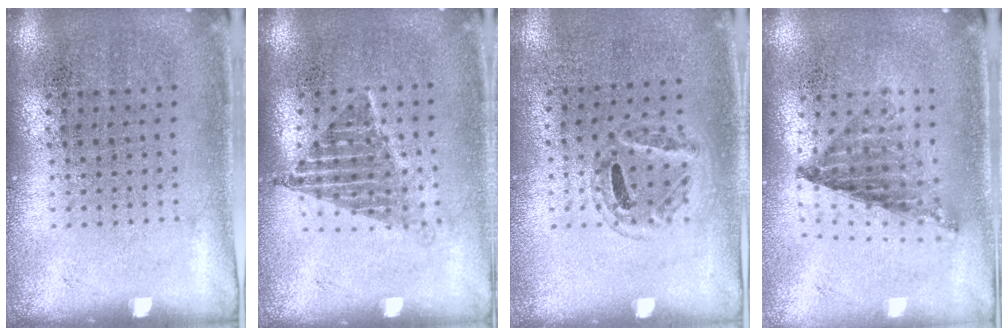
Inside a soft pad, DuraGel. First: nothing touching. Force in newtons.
{"total": 1.2, "press": 1.0, "slide": 0.7}
{"total": 1.0, "press": 0.8, "slide": 0.6}
{"total": 0.8, "press": 0.8, "slide": 0.0}